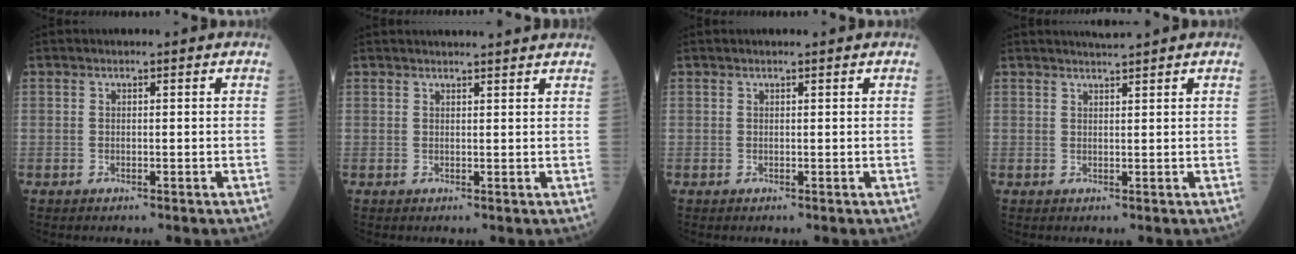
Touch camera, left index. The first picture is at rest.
{"total": 6.3, "force": [6.1, -0.1, 1.8], "torque": [-0.017, 0.022, 0.062]}
{"total": 0.8, "force": [-0.8, -0.2, -0.2], "torque": [0.005, 0.008, -0.009]}
{"total": 1.9, "force": [1.8, -0.6, 0.3], "torque": [-0.006, 0.004, 0.036]}